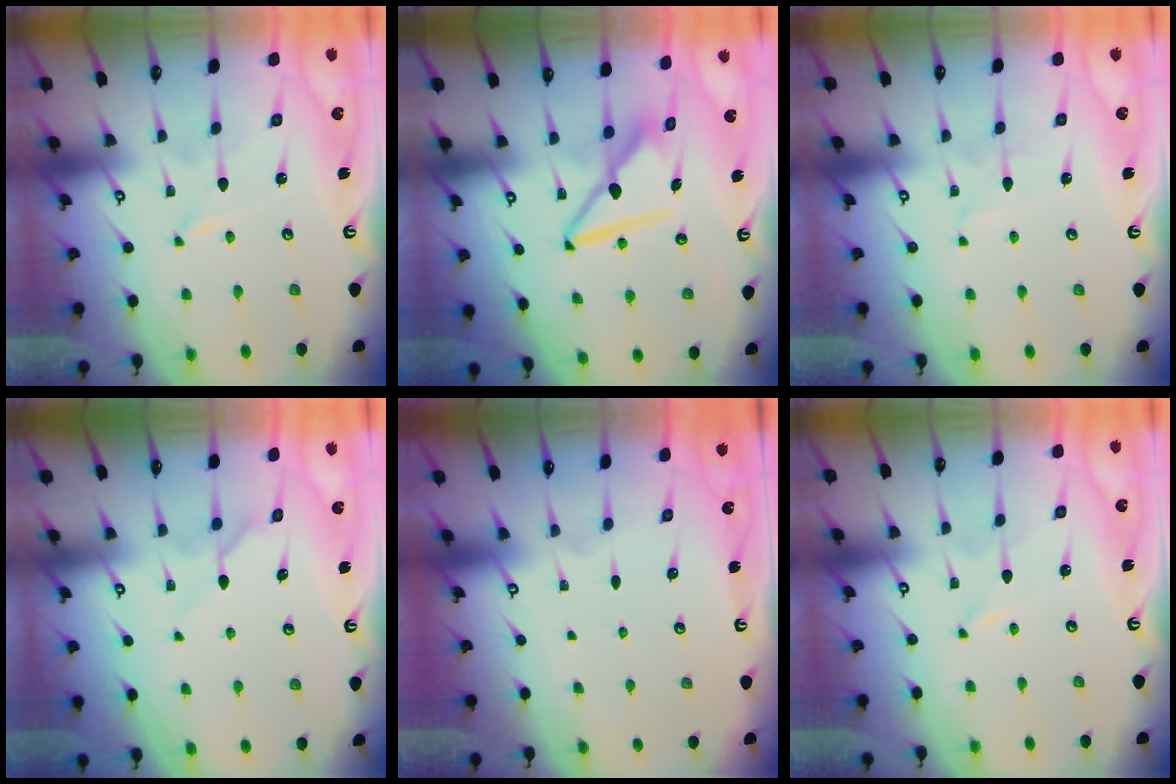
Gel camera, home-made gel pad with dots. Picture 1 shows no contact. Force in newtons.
{"total": 8.8, "press": 8.7, "slide": 0.7}
{"total": 3.0, "press": 3.0, "slide": 0.3}
{"total": 5.5, "press": 5.5, "slide": 0.6}
{"total": 0.0}
{"total": 0.0}